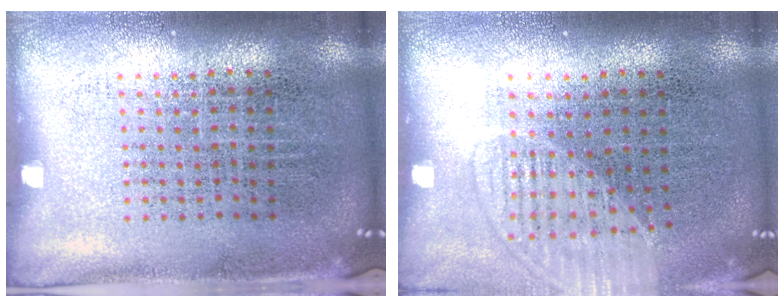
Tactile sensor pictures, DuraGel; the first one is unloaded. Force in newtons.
{"total": 1.3, "press": 1.3, "slide": 0.2}